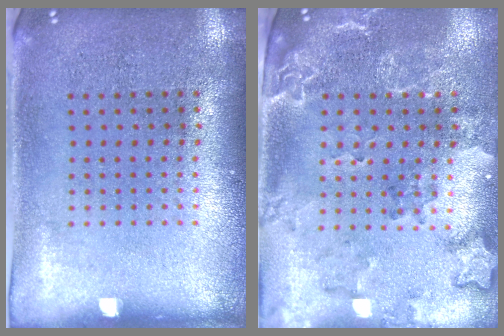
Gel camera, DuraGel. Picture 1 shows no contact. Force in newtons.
{"total": 2.1, "press": 2.0, "slide": 0.8}